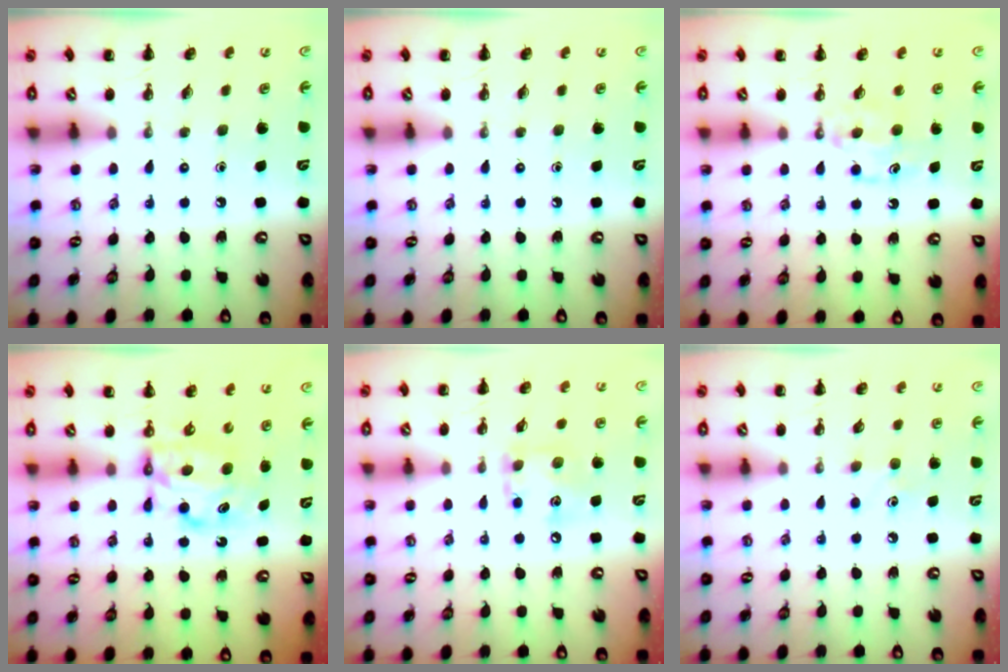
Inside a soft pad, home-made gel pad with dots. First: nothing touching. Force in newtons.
{"total": 0.0}
{"total": 5.1, "press": 4.7, "slide": 1.7}
{"total": 6.4, "press": 6.4, "slide": 0.2}
{"total": 8.9, "press": 8.9, "slide": 0.6}
{"total": 5.1, "press": 4.9, "slide": 1.5}